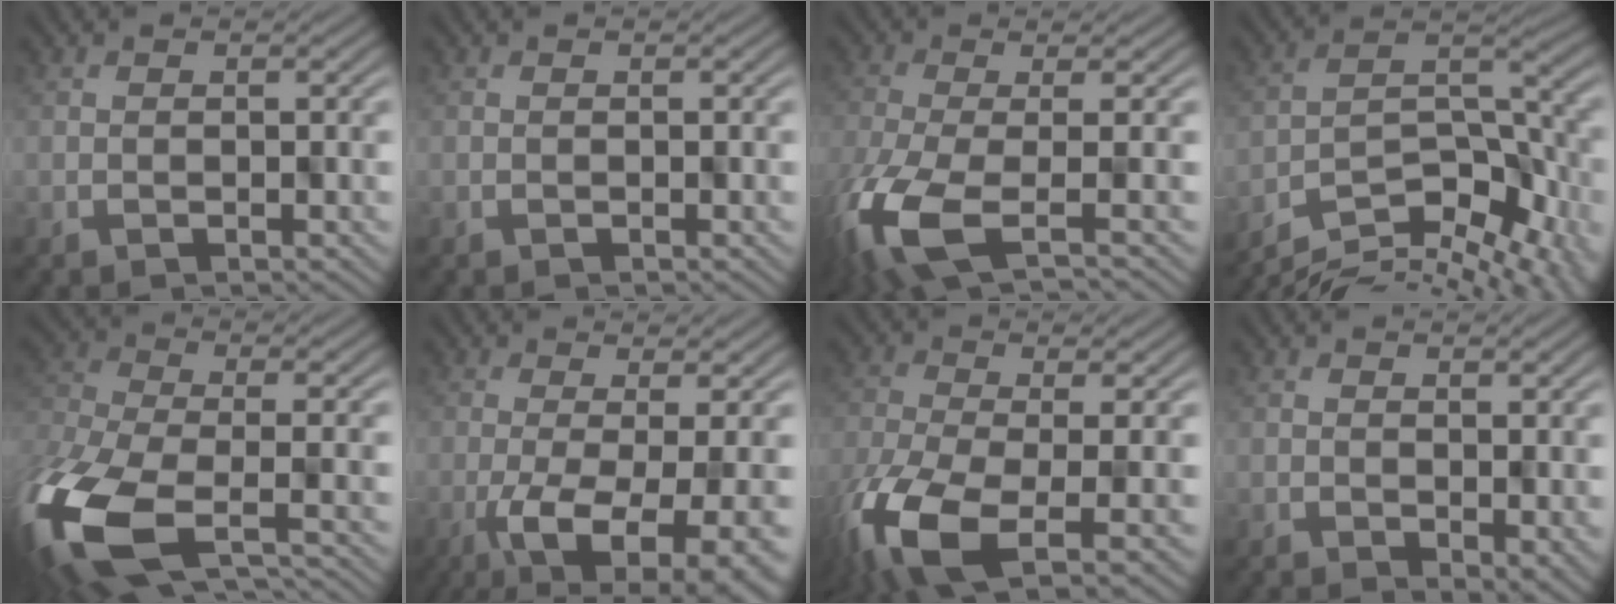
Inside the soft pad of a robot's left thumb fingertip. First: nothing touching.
{"total": 0.0}
{"total": 9.3, "force": [-4.8, 3.1, 7.4], "torque": [-0.167, -0.029, -0.095]}
{"total": 10.7, "force": [-7.3, 3.7, 6.8], "torque": [-0.141, -0.021, -0.106]}
{"total": 15.8, "force": [-8.3, 8.0, 10.7], "torque": [-0.276, -0.058, -0.108]}
{"total": 10.4, "force": [-4.2, 3.0, 9.0], "torque": [-0.144, -0.017, -0.055]}
{"total": 11.2, "force": [-5.7, 3.9, 8.9], "torque": [-0.203, -0.035, -0.105]}
{"total": 2.8, "force": [-0.8, 1.1, 2.4], "torque": [-0.043, -0.009, 0.001]}